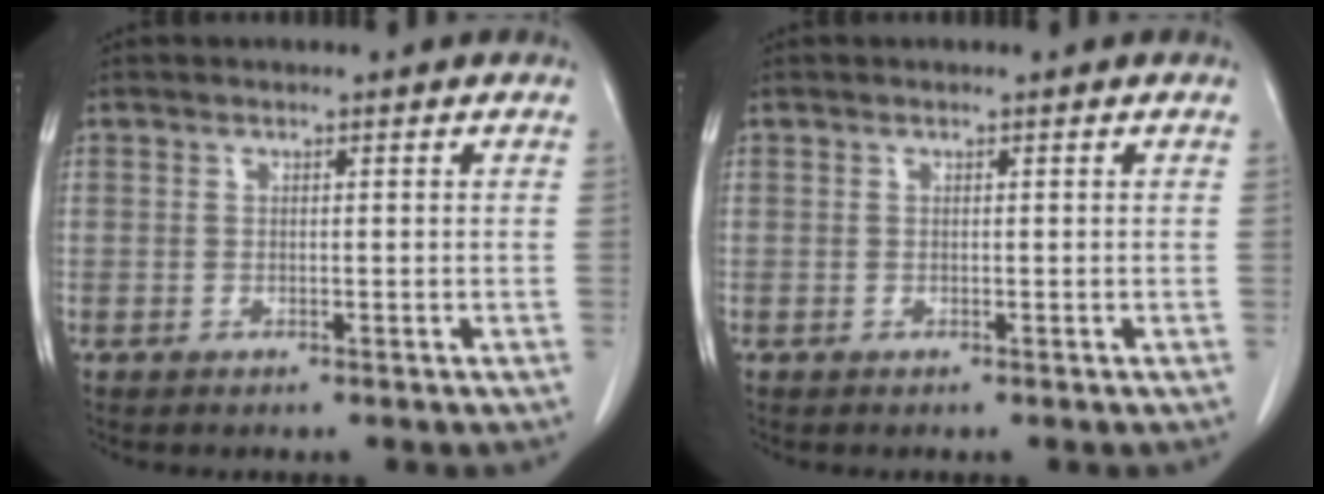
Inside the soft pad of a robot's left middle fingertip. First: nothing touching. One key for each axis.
{"total": 0.0}